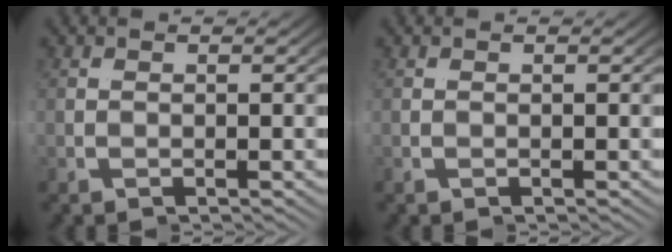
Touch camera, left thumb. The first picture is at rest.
{"total": 0.0}